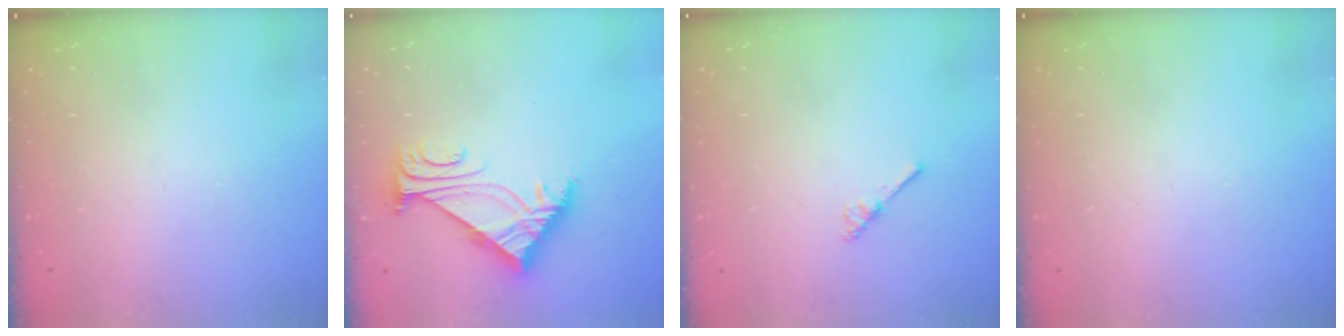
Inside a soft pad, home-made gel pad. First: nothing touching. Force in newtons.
{"total": 7.2, "press": 7.2, "slide": 1.1}
{"total": 3.0, "press": 3.0, "slide": 0.3}
{"total": 0.0}